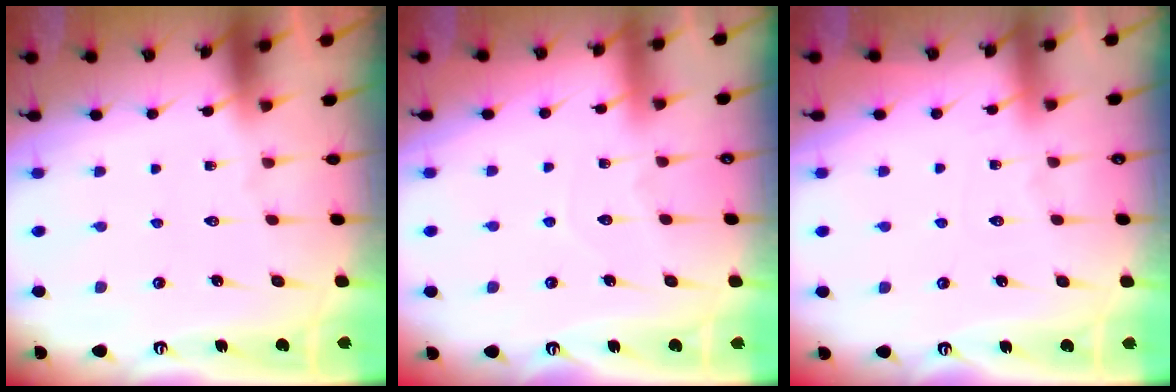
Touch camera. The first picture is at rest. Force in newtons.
{"total": 3.8, "press": 3.7, "slide": 0.3}
{"total": 3.6, "press": 3.6, "slide": 0.4}